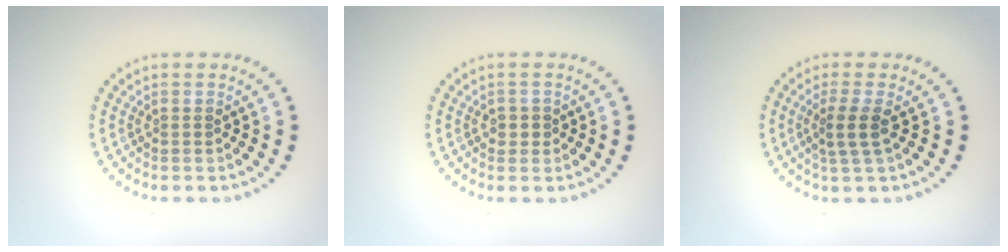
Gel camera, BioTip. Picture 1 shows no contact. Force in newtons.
{"total": 1.2, "press": 1.1, "slide": 0.5}
{"total": 2.2, "press": 1.8, "slide": 1.3}